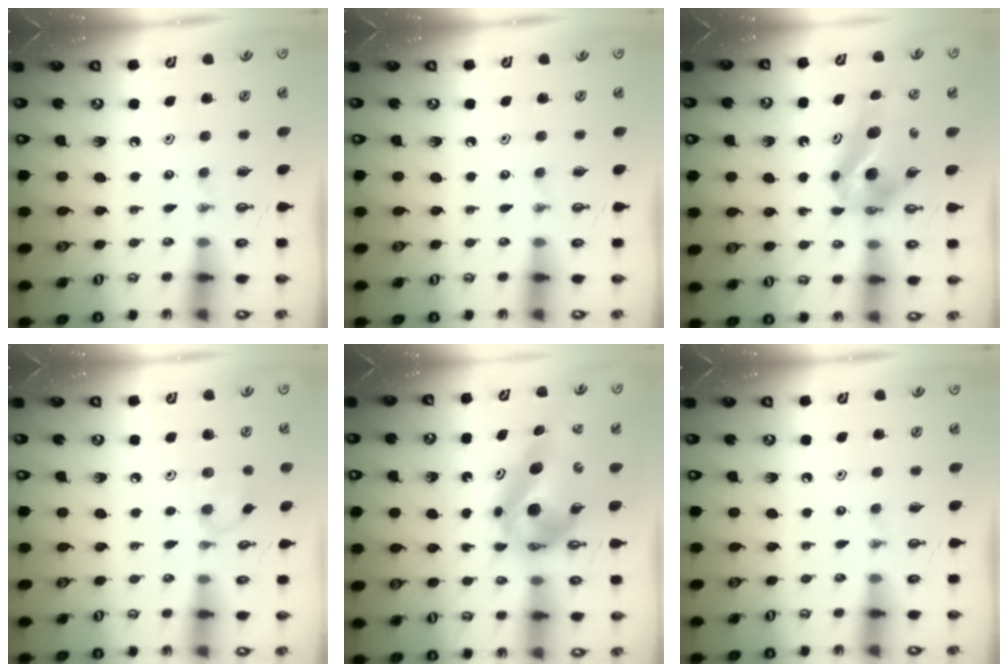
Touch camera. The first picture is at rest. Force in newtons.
{"total": 0.0}
{"total": 6.9, "press": 6.6, "slide": 2.1}
{"total": 5.7, "press": 5.7, "slide": 0.6}
{"total": 7.8, "press": 7.8, "slide": 0.7}
{"total": 0.0}